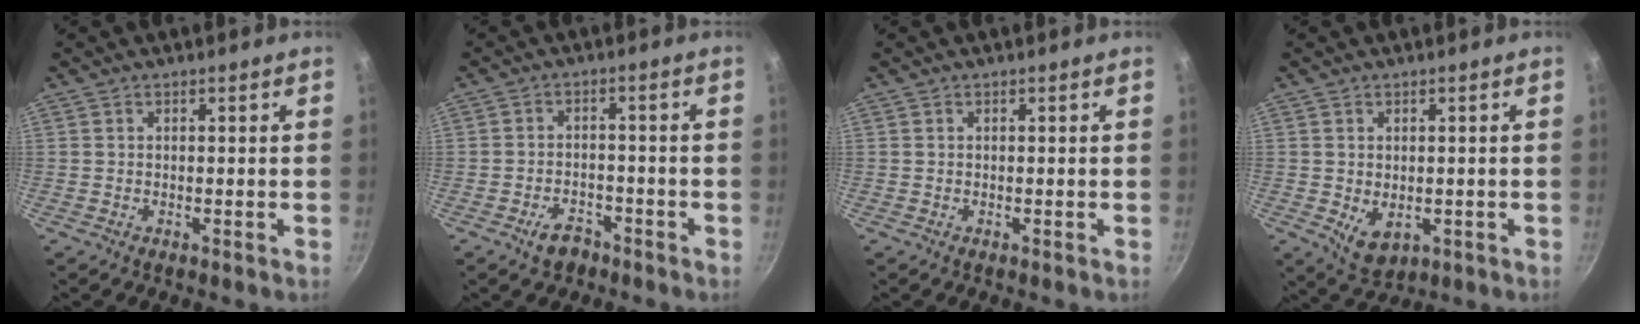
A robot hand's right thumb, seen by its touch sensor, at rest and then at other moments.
{"total": 4.4, "force": [-2.9, 2.7, 1.9], "torque": [-0.019, 0.029, -0.042]}
{"total": 0.0}
{"total": 5.4, "force": [-0.6, 3.8, 3.8], "torque": [-0.052, -0.012, 0.003]}